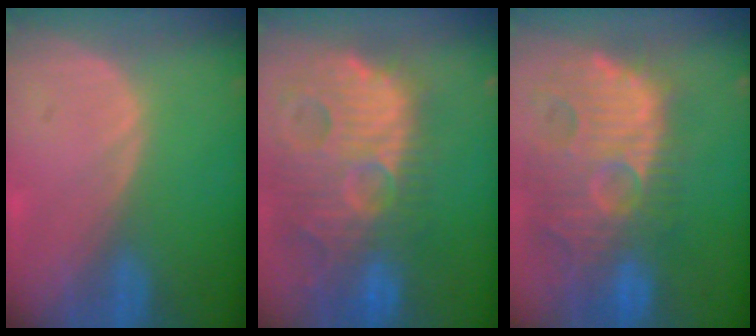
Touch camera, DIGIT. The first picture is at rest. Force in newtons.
{"total": 14.7, "press": 12.6, "slide": 7.6}
{"total": 14.4, "press": 12.5, "slide": 7.1}